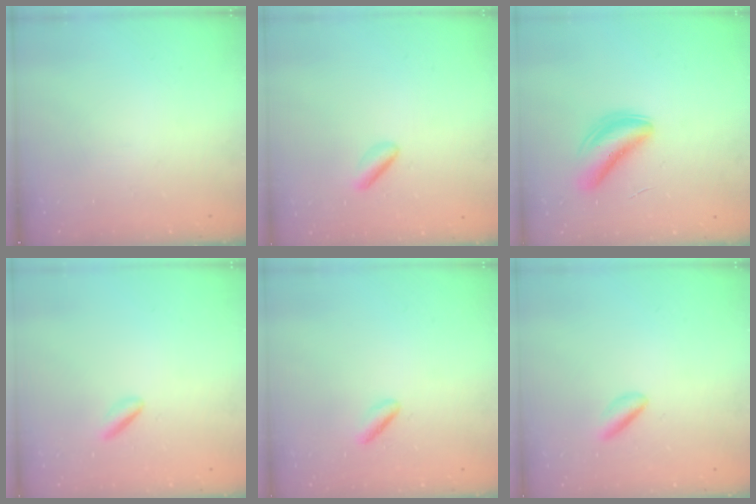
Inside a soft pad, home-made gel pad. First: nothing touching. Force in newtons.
{"total": 1.7, "press": 1.5, "slide": 0.9}
{"total": 5.1, "press": 5.1, "slide": 0.3}
{"total": 1.4, "press": 1.2, "slide": 0.8}
{"total": 1.1, "press": 0.9, "slide": 0.7}
{"total": 2.0, "press": 1.7, "slide": 1.0}